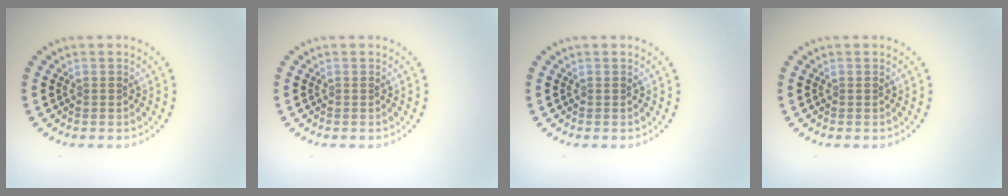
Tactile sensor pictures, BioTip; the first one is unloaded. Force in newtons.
{"total": 0.0}
{"total": 0.0}
{"total": 0.0}